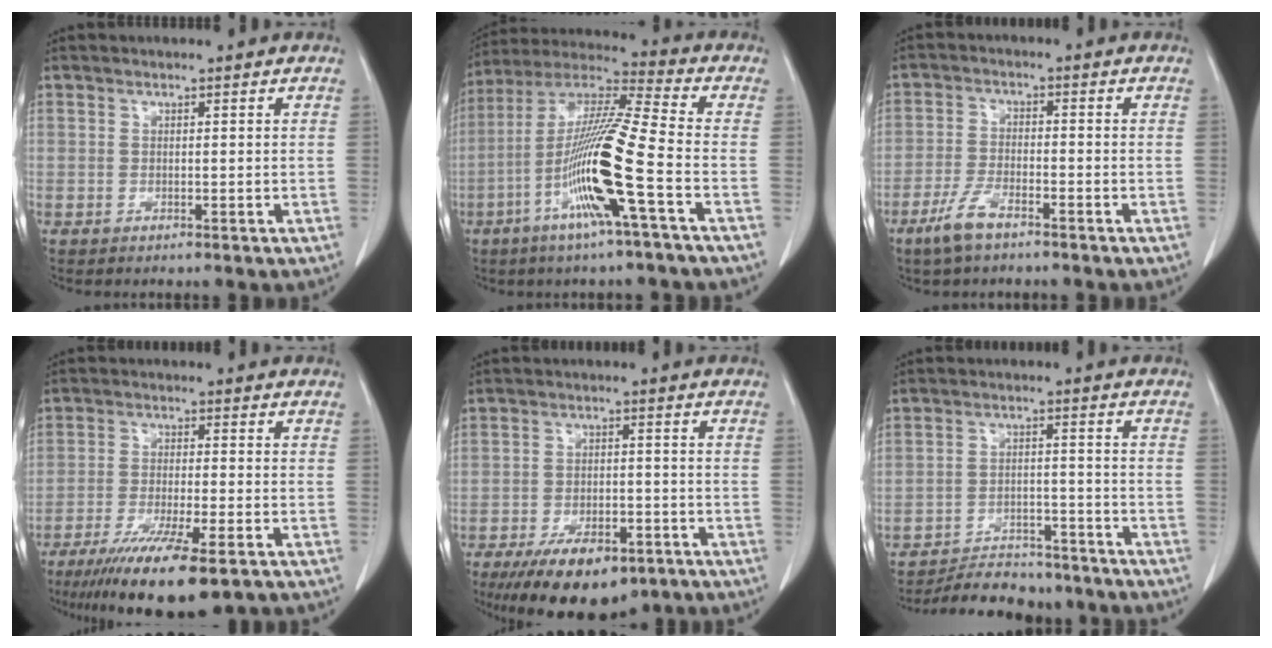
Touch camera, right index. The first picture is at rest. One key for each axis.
{"total": 16.1, "fx": -5.4, "fy": -0.8, "fz": 15.1, "tx": -0.302, "ty": -0.009, "tz": -0.111}
{"total": 5.3, "fx": -3.8, "fy": 1.3, "fz": 3.4, "tx": -0.079, "ty": -0.006, "tz": -0.073}
{"total": 14.2, "fx": -9.6, "fy": 1.9, "fz": 10.3, "tx": -0.165, "ty": -0.036, "tz": -0.151}
{"total": 12.6, "fx": -8.5, "fy": 5.4, "fz": 7.5, "tx": -0.118, "ty": -0.007, "tz": -0.129}
{"total": 12.3, "fx": -11.4, "fy": 3.7, "fz": 2.7, "tx": -0.033, "ty": 0.010, "tz": -0.159}